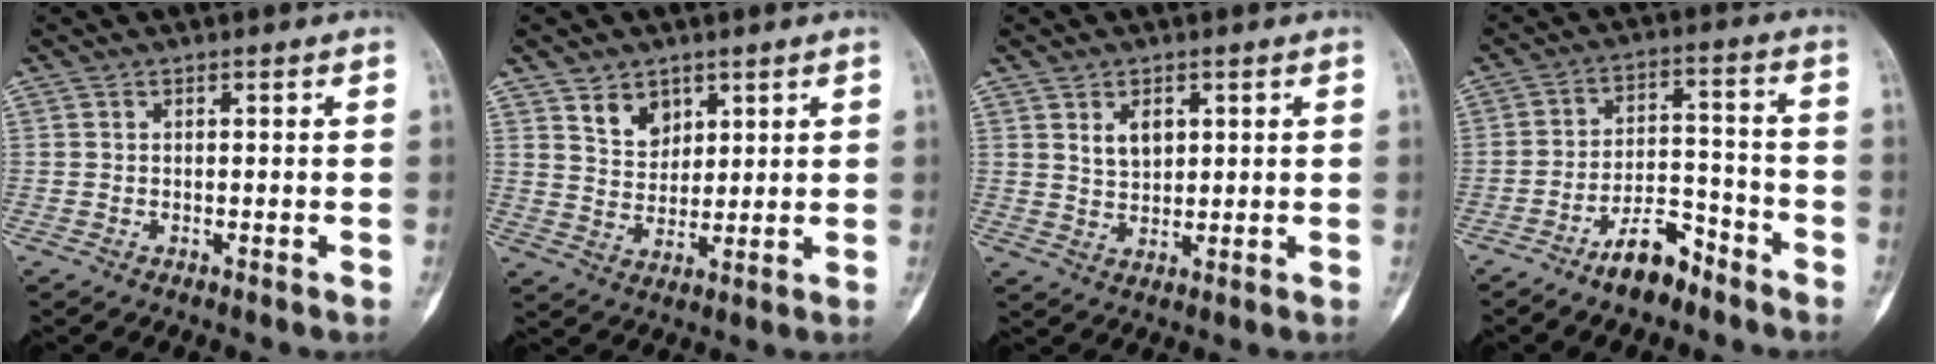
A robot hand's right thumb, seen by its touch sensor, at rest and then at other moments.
{"total": 6.2, "force": [3.6, 4.4, 2.6], "torque": [-0.019, -0.027, 0.071]}
{"total": 4.4, "force": [1.7, 2.9, 2.9], "torque": [-0.033, -0.014, 0.034]}
{"total": 8.7, "force": [-6.4, 3.6, 4.6], "torque": [-0.068, 0.059, -0.115]}